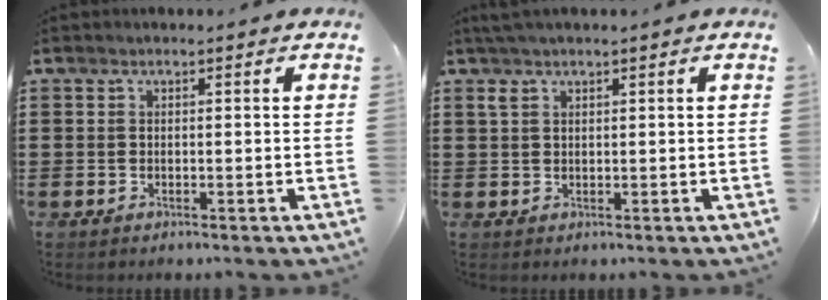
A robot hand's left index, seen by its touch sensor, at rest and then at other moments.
{"total": 2.1, "force": [1.3, 0.5, 1.5], "torque": [-0.034, 0.002, 0.024]}